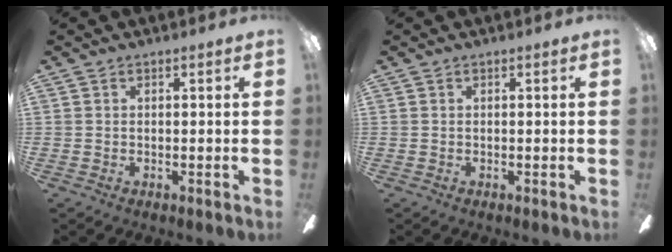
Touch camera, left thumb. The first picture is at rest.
{"total": 0.0}